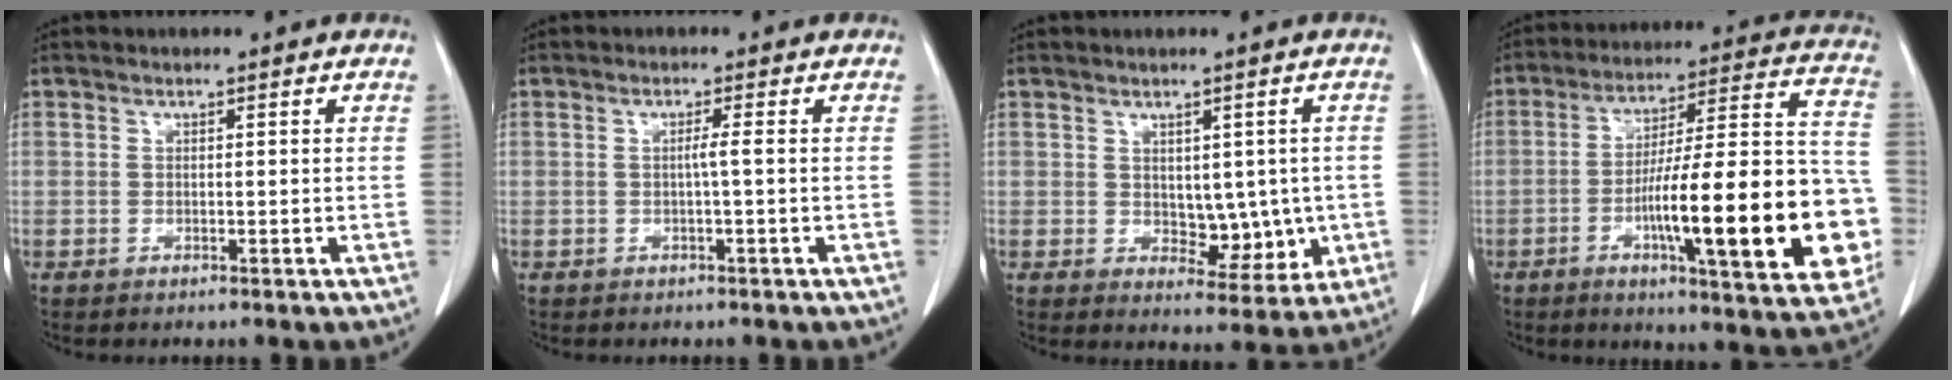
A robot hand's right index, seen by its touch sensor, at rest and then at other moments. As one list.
[{"total": 1.3, "force": [-0.2, -0.4, 1.2], "torque": [-0.020, 0.002, -0.004]}, {"total": 6.1, "force": [-0.1, 3.7, 4.9], "torque": [-0.050, -0.001, 0.017]}, {"total": 24.4, "force": [-6.4, 3.8, 23.2], "torque": [-0.284, 0.020, -0.085]}]